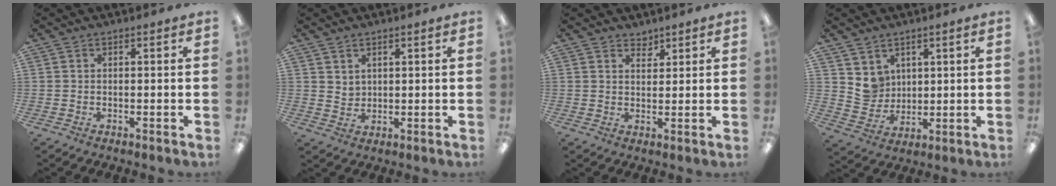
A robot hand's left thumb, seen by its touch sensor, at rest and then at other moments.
{"total": 2.8, "force": [2.1, 1.8, 0.1], "torque": [0.000, -0.012, 0.039]}
{"total": 2.8, "force": [2.5, 1.3, 0.2], "torque": [0.009, -0.019, 0.045]}
{"total": 6.7, "force": [4.1, 5.2, 0.3], "torque": [-0.021, -0.021, 0.081]}